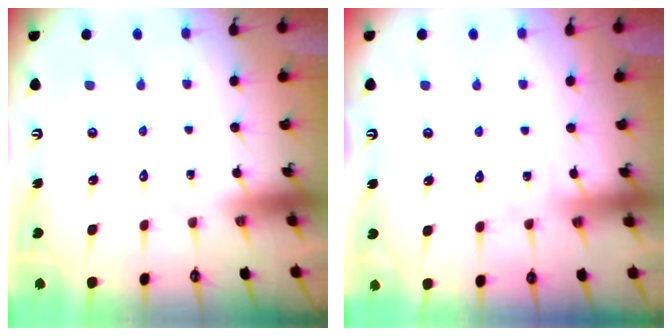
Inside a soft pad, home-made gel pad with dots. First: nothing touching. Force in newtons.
{"total": 3.6, "press": 3.5, "slide": 0.4}